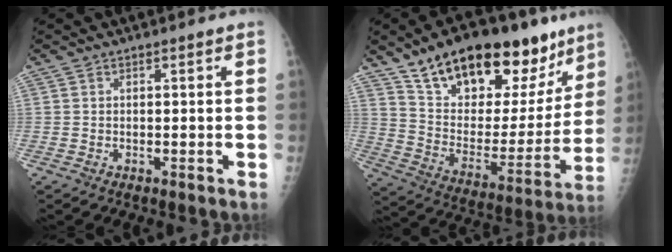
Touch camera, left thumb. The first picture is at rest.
{"total": 28.7, "force": [18.7, 13.0, 17.5], "torque": [-0.228, -0.051, 0.300]}